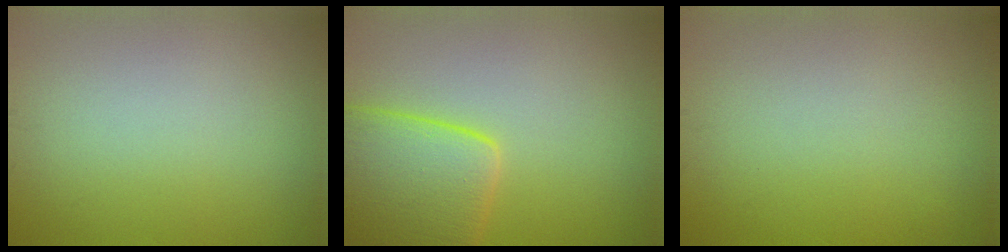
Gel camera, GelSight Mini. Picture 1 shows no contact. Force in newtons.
{"total": 6.9, "press": 6.9, "slide": 0.5}
{"total": 0.0}